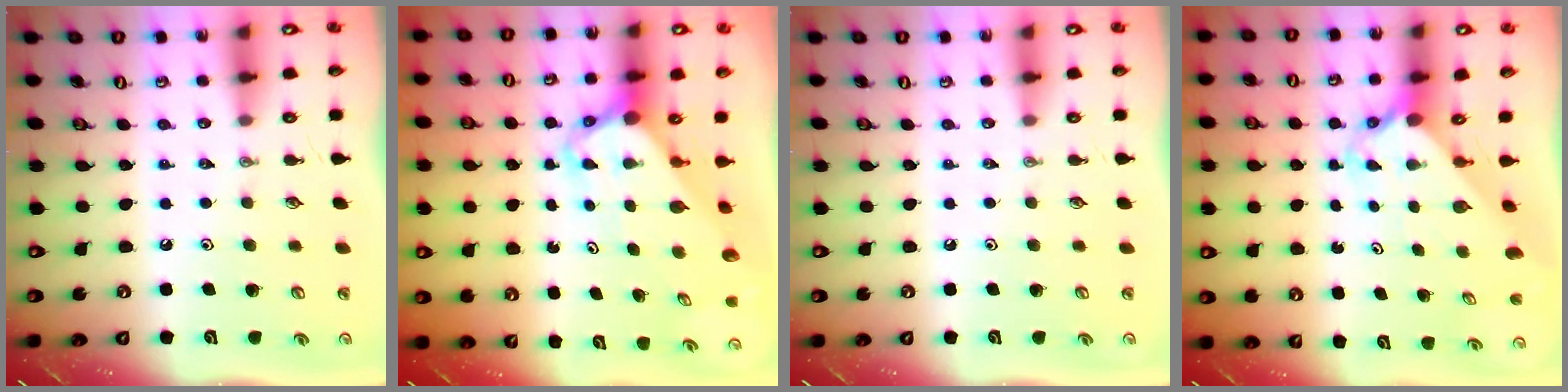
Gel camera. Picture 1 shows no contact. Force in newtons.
{"total": 6.1, "press": 6.1, "slide": 0.3}
{"total": 0.0}
{"total": 2.3, "press": 2.3, "slide": 0.2}